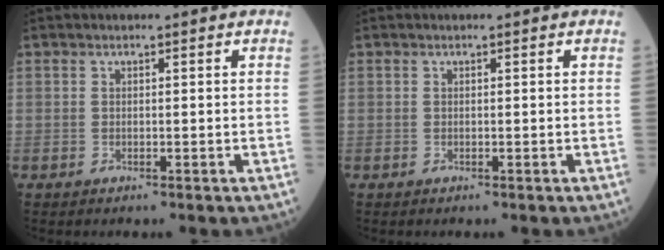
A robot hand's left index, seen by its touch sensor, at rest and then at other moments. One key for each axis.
{"total": 0.0}